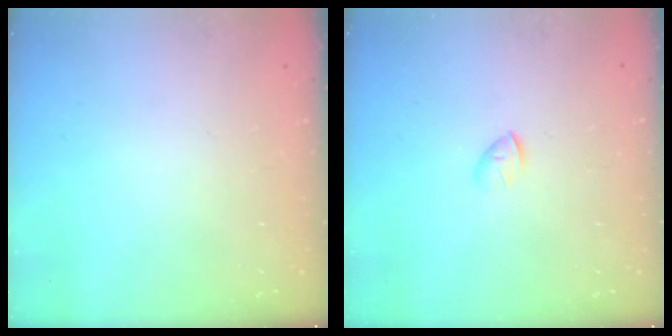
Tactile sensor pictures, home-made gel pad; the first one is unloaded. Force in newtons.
{"total": 1.7, "press": 1.6, "slide": 0.6}